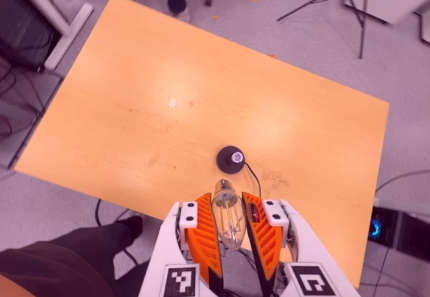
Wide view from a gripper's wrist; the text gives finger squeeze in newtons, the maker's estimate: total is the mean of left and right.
{"total": 15.5, "left": 17.2, "right": 13.8}